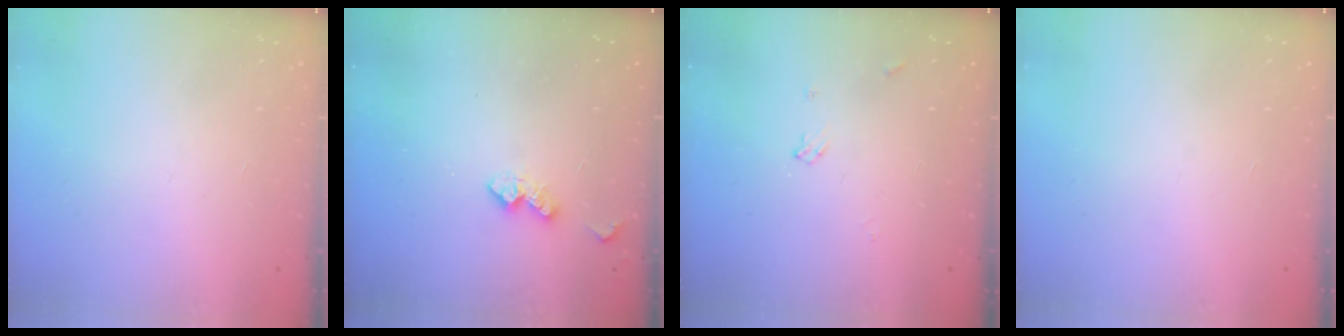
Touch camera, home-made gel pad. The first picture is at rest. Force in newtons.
{"total": 5.4, "press": 5.4, "slide": 0.8}
{"total": 3.9, "press": 3.8, "slide": 0.7}
{"total": 0.0}